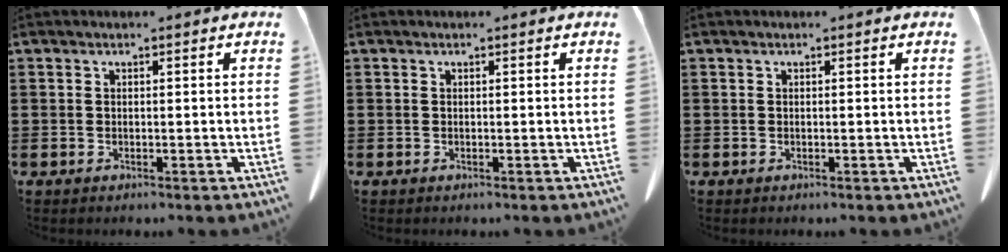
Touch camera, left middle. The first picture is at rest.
{"total": 0.0}
{"total": 0.0}